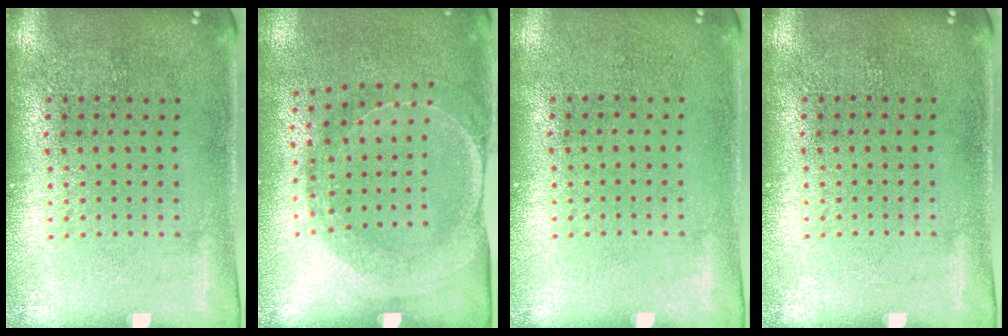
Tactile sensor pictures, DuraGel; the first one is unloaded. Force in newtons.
{"total": 1.5, "press": 1.4, "slide": 0.4}
{"total": 0.0}
{"total": 0.0}